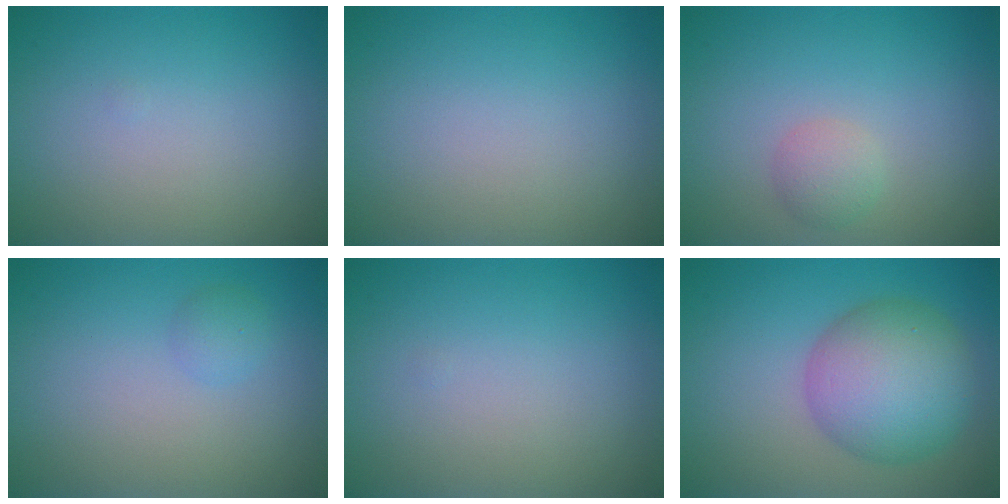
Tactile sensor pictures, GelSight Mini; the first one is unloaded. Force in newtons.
{"total": 0.0}
{"total": 1.7, "press": 1.7, "slide": 0.2}
{"total": 1.1, "press": 1.1, "slide": 0.1}
{"total": 0.0}
{"total": 7.9, "press": 7.8, "slide": 0.2}